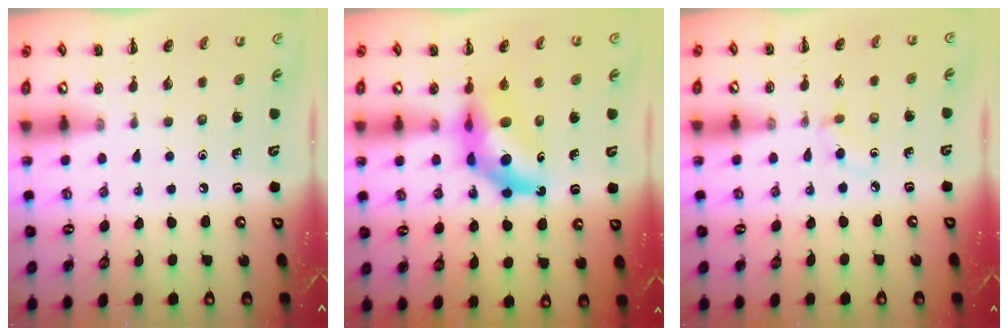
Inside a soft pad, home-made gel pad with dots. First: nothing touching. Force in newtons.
{"total": 9.2, "press": 8.6, "slide": 3.1}
{"total": 1.8, "press": 1.6, "slide": 0.8}